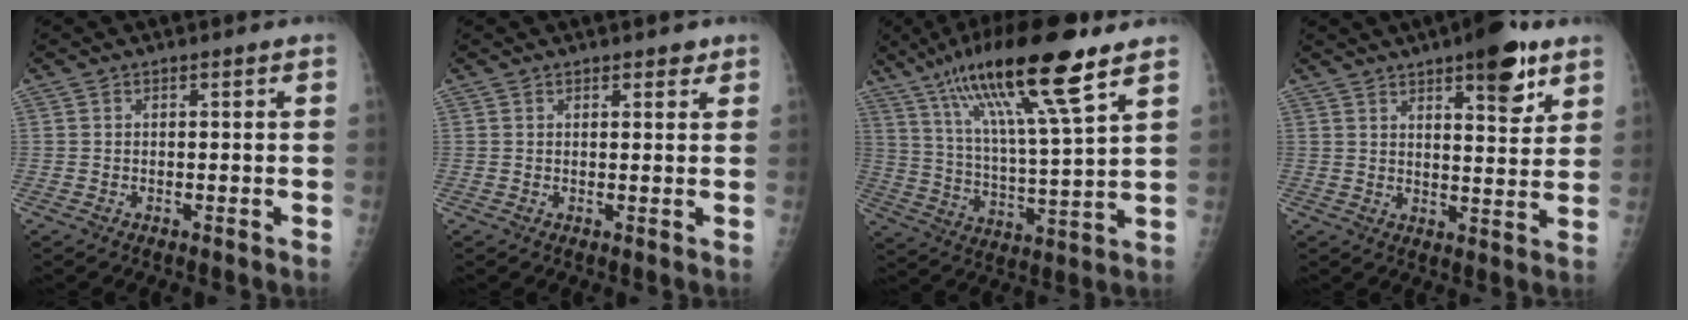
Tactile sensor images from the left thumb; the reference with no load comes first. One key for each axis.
{"total": 1.8, "fx": 1.3, "fy": 0.9, "fz": 0.8, "tx": 0.003, "ty": -0.007, "tz": 0.013}
{"total": 20.1, "fx": 12.2, "fy": 2.7, "fz": 15.8, "tx": -0.276, "ty": -0.038, "tz": 0.218}
{"total": 11.1, "fx": 6.6, "fy": 3.5, "fz": 8.2, "tx": -0.091, "ty": -0.032, "tz": 0.091}